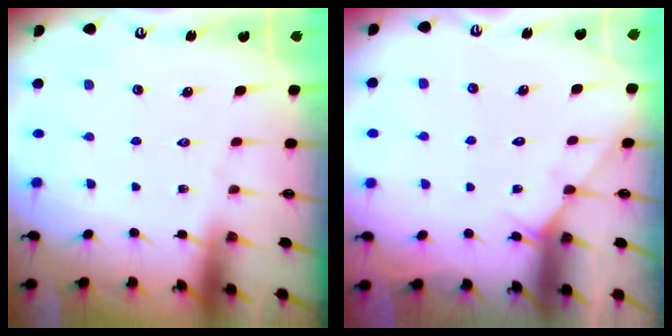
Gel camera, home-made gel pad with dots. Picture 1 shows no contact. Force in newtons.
{"total": 4.3, "press": 4.3, "slide": 0.6}